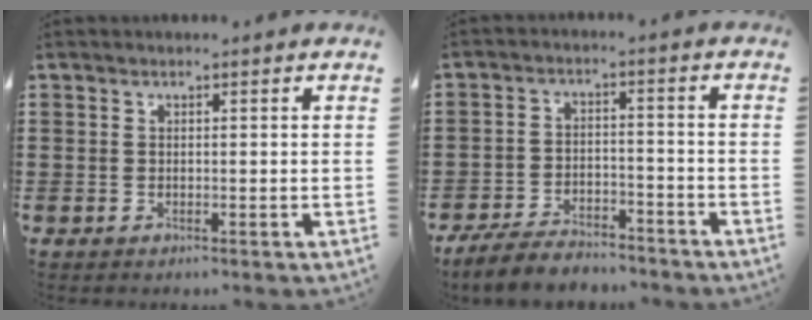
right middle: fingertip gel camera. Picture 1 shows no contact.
{"total": 5.4, "force": [-5.0, 1.2, 1.6], "torque": [-0.037, 0.008, -0.101]}